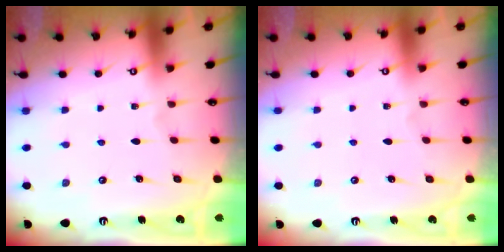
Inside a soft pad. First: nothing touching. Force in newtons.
{"total": 0.0}